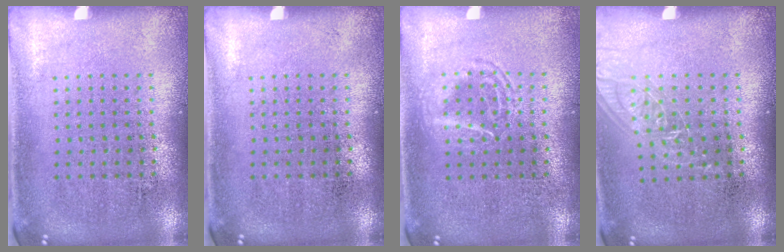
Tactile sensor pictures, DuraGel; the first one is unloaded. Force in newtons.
{"total": 0.0}
{"total": 1.7, "press": 1.7, "slide": 0.2}
{"total": 1.1, "press": 1.1, "slide": 0.2}